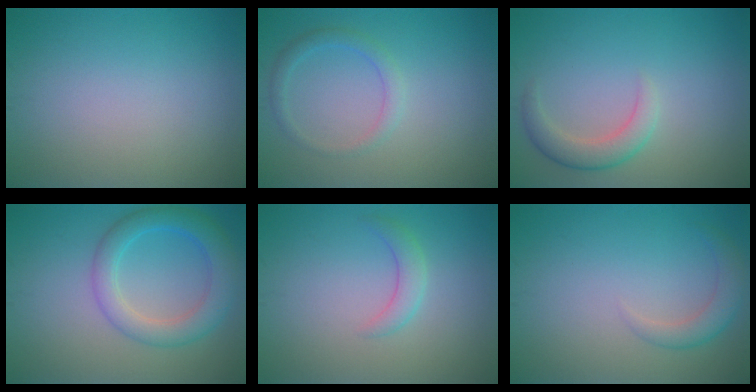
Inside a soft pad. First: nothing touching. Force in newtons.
{"total": 1.8, "press": 1.8, "slide": 0.1}
{"total": 2.8, "press": 2.8, "slide": 0.1}
{"total": 4.6, "press": 4.6, "slide": 0.2}
{"total": 1.8, "press": 1.8, "slide": 0.1}
{"total": 2.2, "press": 2.2, "slide": 0.1}